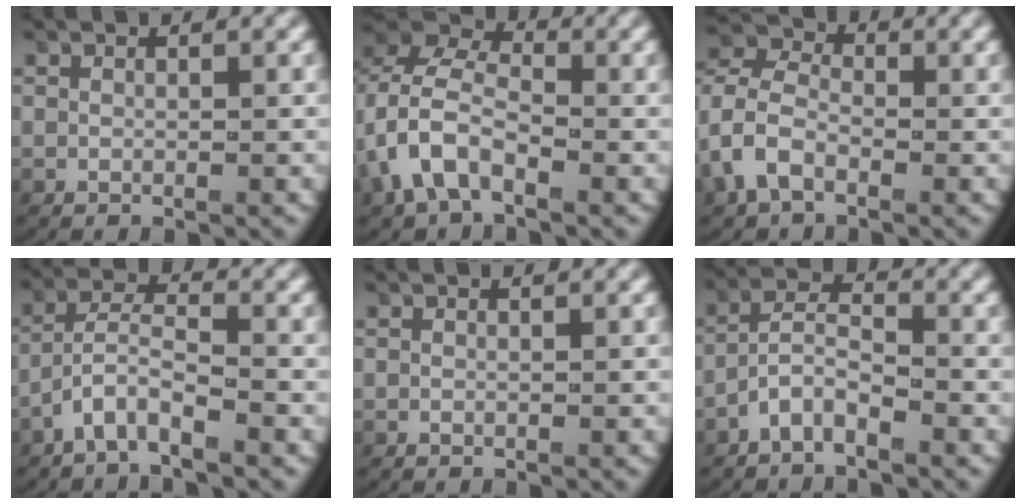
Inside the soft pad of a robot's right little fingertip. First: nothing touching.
{"total": 6.6, "force": [0.1, 5.3, 3.9], "torque": [-0.092, 0.002, -0.010]}
{"total": 6.0, "force": [0.2, 5.3, 2.8], "torque": [-0.077, 0.004, -0.010]}
{"total": 3.8, "force": [-2.4, 1.7, 2.4], "torque": [-0.058, -0.007, -0.045]}
{"total": 0.0}
{"total": 3.4, "force": [-2.3, 1.8, 1.8], "torque": [-0.042, -0.003, -0.046]}